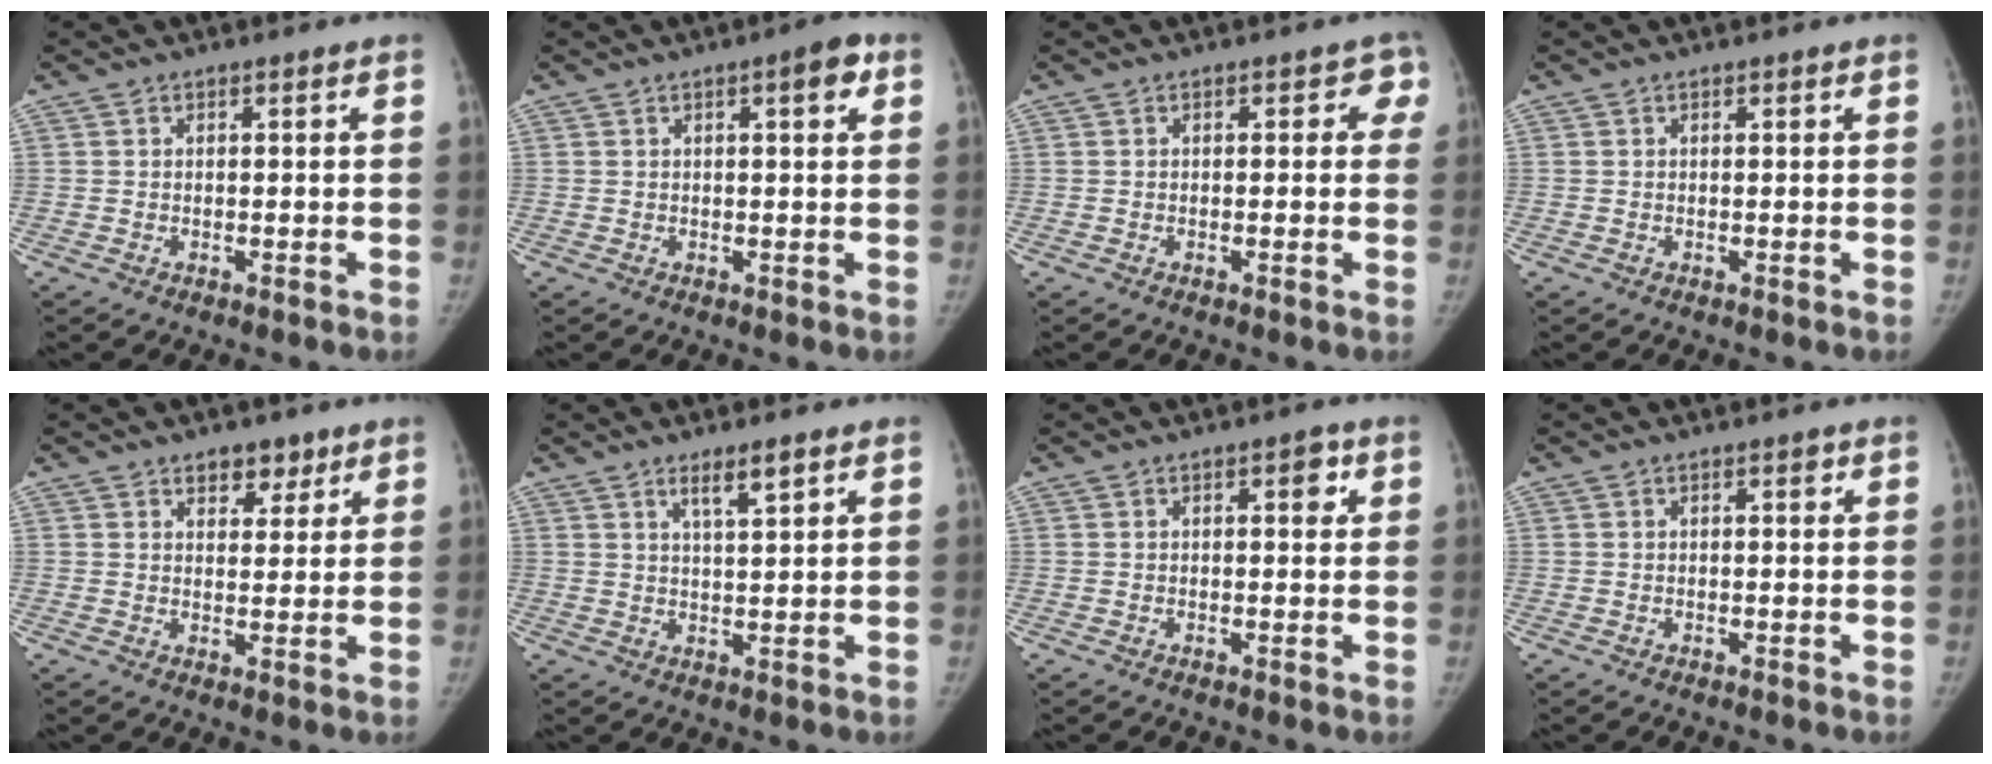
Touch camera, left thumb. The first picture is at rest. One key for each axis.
{"total": 3.6, "fx": 1.5, "fy": 1.1, "fz": 3.1, "tx": -0.035, "ty": 0.000, "tz": 0.015}
{"total": 2.6, "fx": 0.7, "fy": 1.9, "fz": 1.6, "tx": 0.022, "ty": 0.006, "tz": -0.007}
{"total": 0.0}
{"total": 4.7, "fx": 3.0, "fy": 2.9, "fz": 2.0, "tx": 0.004, "ty": -0.016, "tz": 0.046}
{"total": 4.1, "fx": 2.7, "fy": 0.7, "fz": 3.0, "tx": -0.050, "ty": -0.018, "tz": 0.049}
{"total": 2.5, "fx": 0.9, "fy": 1.3, "fz": 1.9, "tx": -0.009, "ty": 0.001, "tz": 0.007}
{"total": 0.6, "fx": 0.3, "fy": 0.4, "fz": 0.4, "tx": 0.000, "ty": 0.000, "tz": 0.003}